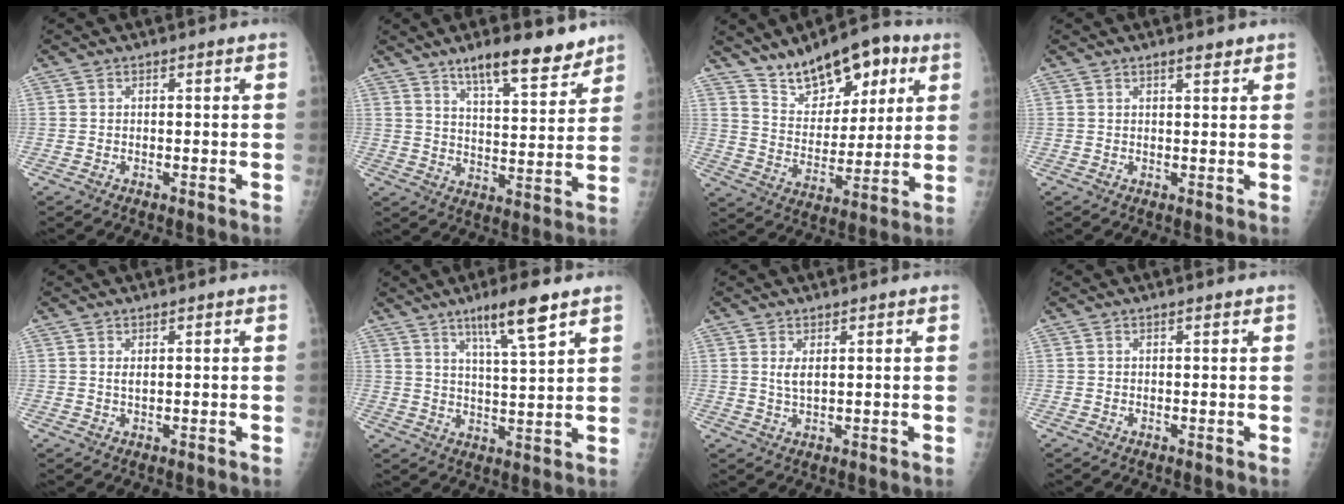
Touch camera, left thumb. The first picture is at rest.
{"total": 12.1, "force": [9.1, 3.3, 7.3], "torque": [-0.085, -0.060, 0.146]}
{"total": 15.4, "force": [9.5, 7.9, 9.2], "torque": [-0.102, -0.040, 0.163]}
{"total": 1.9, "force": [1.4, 0.5, 1.1], "torque": [-0.011, -0.008, 0.022]}
{"total": 1.2, "force": [0.6, 0.4, 1.0], "torque": [-0.015, -0.003, 0.013]}
{"total": 9.4, "force": [5.9, 0.8, 7.3], "torque": [-0.124, -0.031, 0.104]}
{"total": 2.3, "force": [1.0, 0.8, 2.0], "torque": [-0.037, -0.009, 0.023]}
{"total": 0.6, "force": [0.5, 0.1, 0.4], "torque": [-0.007, -0.001, 0.007]}